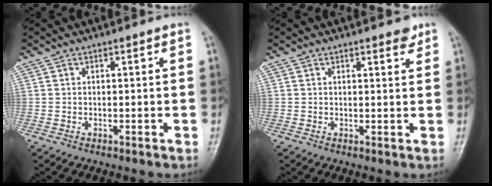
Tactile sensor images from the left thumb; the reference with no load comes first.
{"total": 2.2, "force": [1.6, 0.7, 1.3], "torque": [-0.010, -0.009, 0.020]}